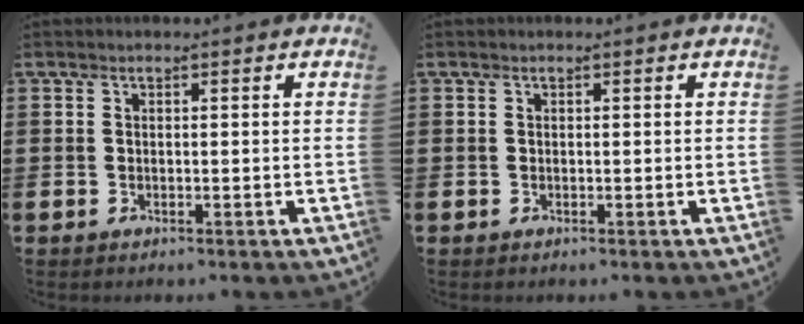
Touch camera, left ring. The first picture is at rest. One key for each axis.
{"total": 0.0}